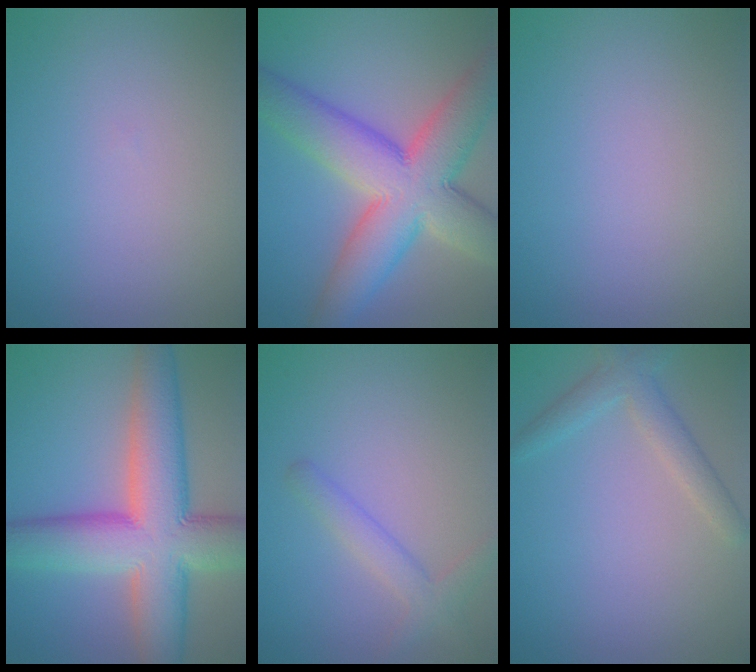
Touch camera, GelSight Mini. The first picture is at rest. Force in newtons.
{"total": 11.7, "press": 11.7, "slide": 0.4}
{"total": 0.0}
{"total": 12.3, "press": 12.3, "slide": 0.5}
{"total": 2.5, "press": 2.5, "slide": 0.1}
{"total": 2.6, "press": 2.6, "slide": 0.1}